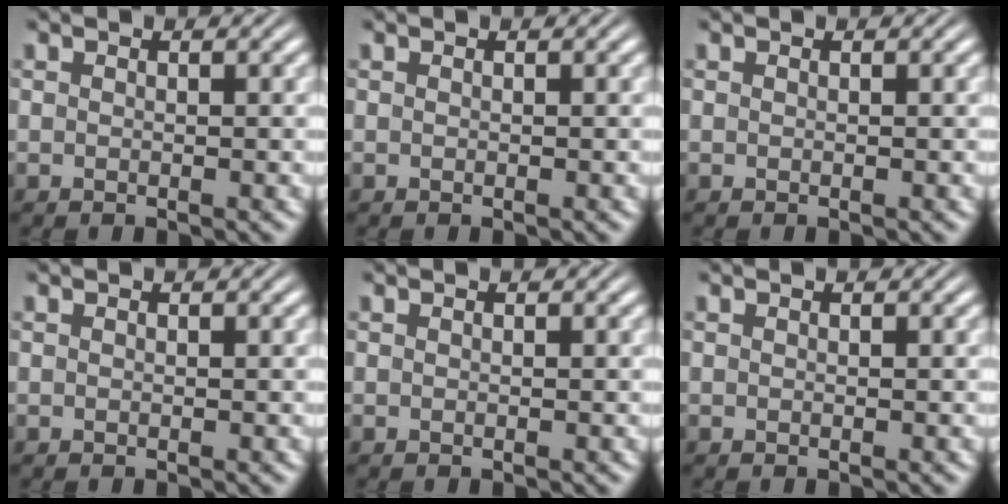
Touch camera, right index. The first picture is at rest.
{"total": 0.0}
{"total": 0.0}
{"total": 0.0}
{"total": 0.0}
{"total": 0.0}